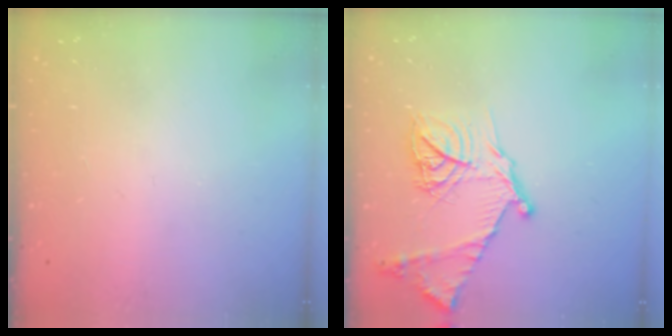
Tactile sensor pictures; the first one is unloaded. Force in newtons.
{"total": 19.1, "press": 19.0, "slide": 1.7}